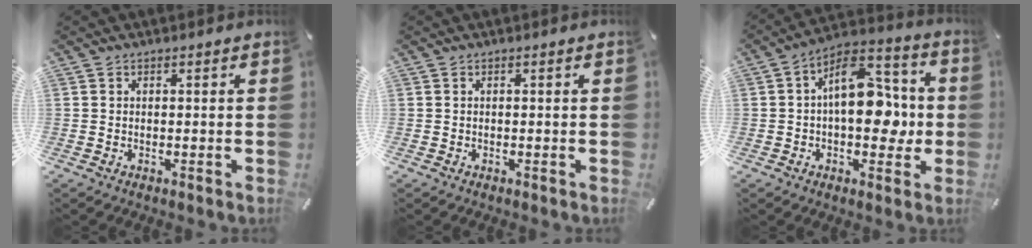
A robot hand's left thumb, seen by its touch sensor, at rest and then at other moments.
{"total": 0.0}
{"total": 15.5, "force": [0.1, 9.7, 12.0], "torque": [-0.160, 0.004, 0.005]}